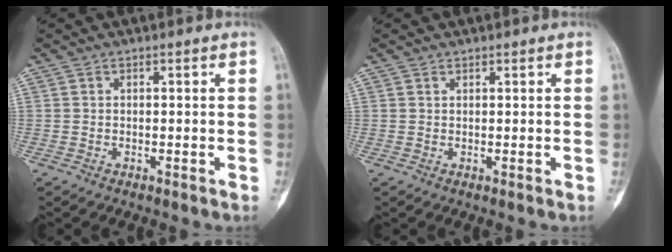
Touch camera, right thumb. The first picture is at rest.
{"total": 0.5, "force": [0.5, 0.3, 0.0], "torque": [-0.001, -0.003, 0.006]}